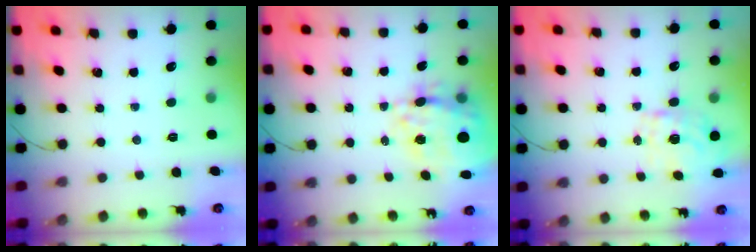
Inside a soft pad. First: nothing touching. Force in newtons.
{"total": 13.4, "press": 12.6, "slide": 4.6}
{"total": 1.4, "press": 1.2, "slide": 0.7}